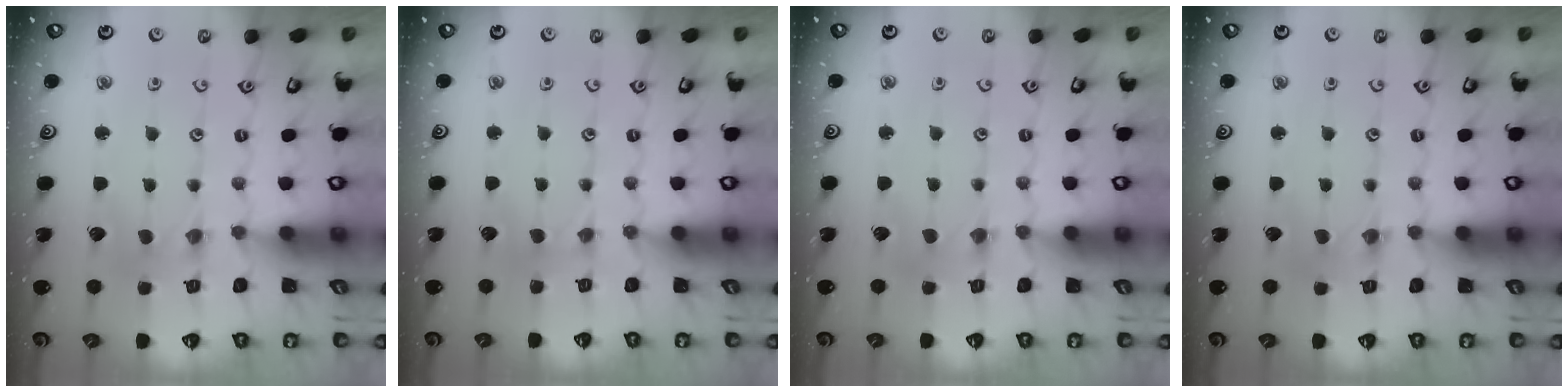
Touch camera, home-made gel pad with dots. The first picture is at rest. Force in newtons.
{"total": 1.7, "press": 1.7, "slide": 0.4}
{"total": 1.2, "press": 1.1, "slide": 0.3}
{"total": 1.3, "press": 1.3, "slide": 0.2}